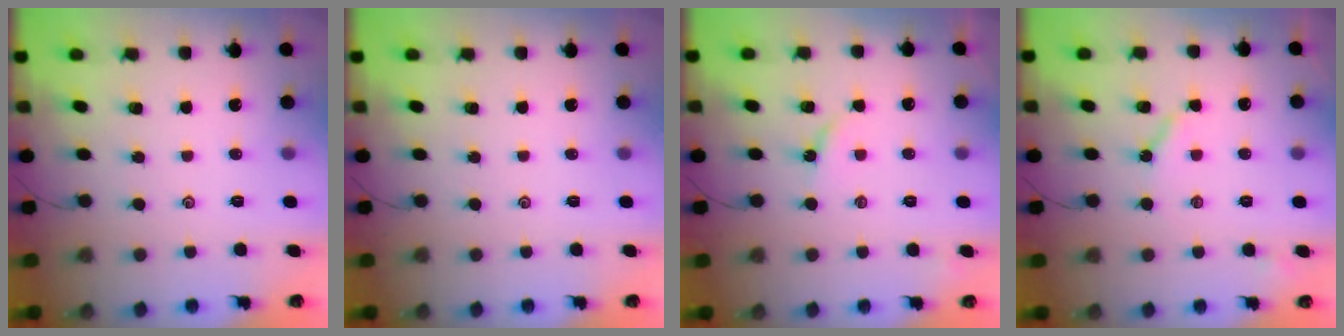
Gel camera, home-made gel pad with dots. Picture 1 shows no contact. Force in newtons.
{"total": 0.0}
{"total": 3.5, "press": 3.5, "slide": 0.3}
{"total": 5.8, "press": 5.8, "slide": 0.8}